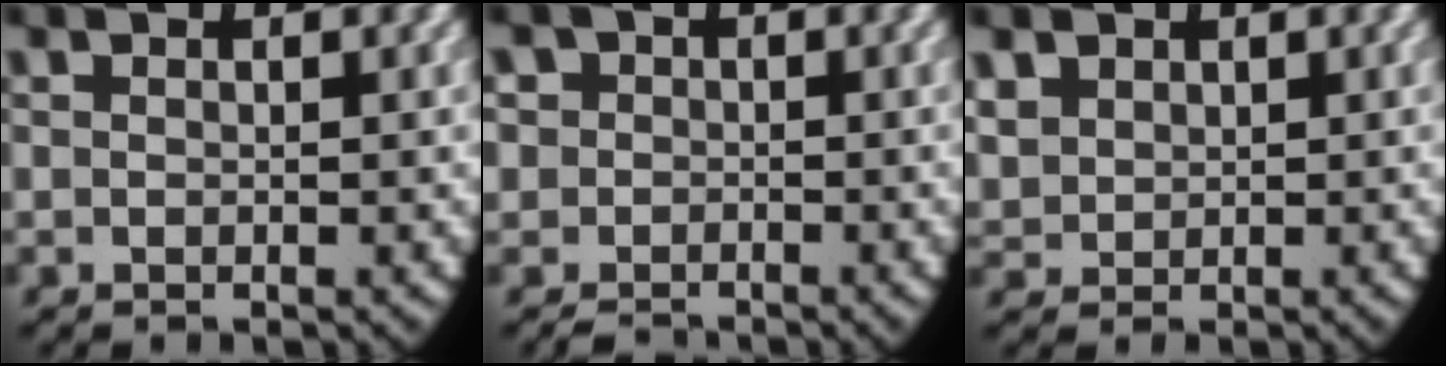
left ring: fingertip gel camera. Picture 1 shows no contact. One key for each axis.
{"total": 4.4, "fx": -1.1, "fy": 4.2, "fz": 1.0, "tx": -0.032, "ty": -0.010, "tz": -0.026}
{"total": 2.9, "fx": 1.1, "fy": 2.5, "fz": 1.2, "tx": -0.040, "ty": -0.009, "tz": 0.034}